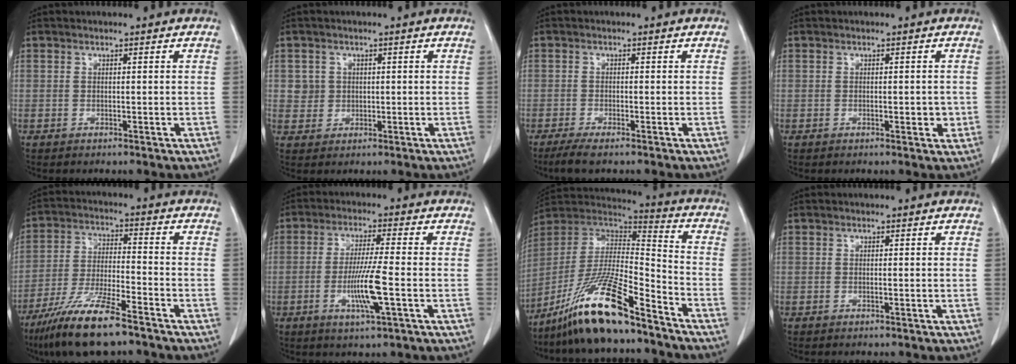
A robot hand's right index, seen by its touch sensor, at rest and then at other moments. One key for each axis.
{"total": 2.7, "fx": 0.6, "fy": 2.6, "fz": 0.2, "tx": 0.005, "ty": 0.003, "tz": 0.011}
{"total": 3.5, "fx": -2.7, "fy": 0.4, "fz": 2.2, "tx": -0.041, "ty": -0.009, "tz": -0.045}
{"total": 1.9, "fx": -0.4, "fy": 0.8, "fz": 1.7, "tx": -0.024, "ty": -0.001, "tz": -0.002}
{"total": 12.6, "fx": -9.1, "fy": 1.6, "fz": 8.6, "tx": -0.170, "ty": -0.030, "tz": -0.165}
{"total": 7.8, "fx": -2.2, "fy": -0.3, "fz": 7.5, "tx": -0.142, "ty": -0.012, "tz": -0.042}
{"total": 17.6, "fx": -12.9, "fy": 2.0, "fz": 11.8, "tx": -0.237, "ty": -0.011, "tz": -0.237}
{"total": 0.0}